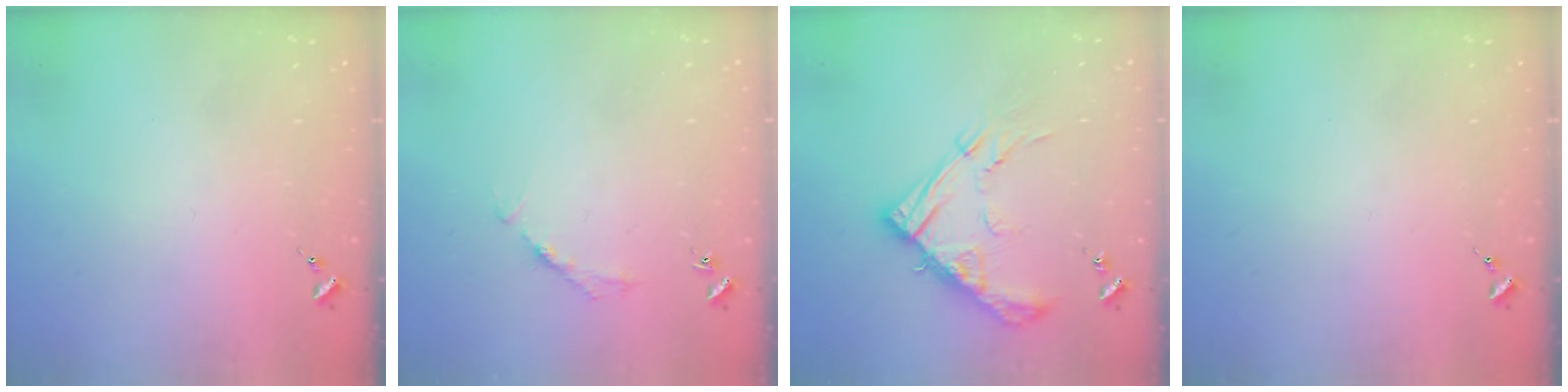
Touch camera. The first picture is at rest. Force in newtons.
{"total": 2.7, "press": 2.7, "slide": 0.4}
{"total": 16.8, "press": 16.7, "slide": 1.7}
{"total": 0.0}